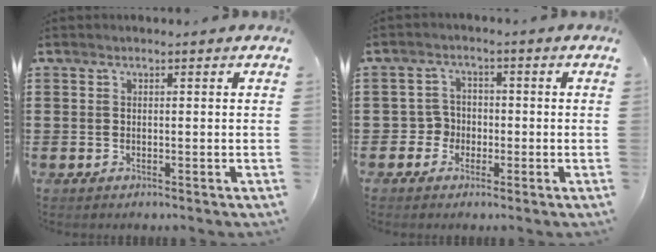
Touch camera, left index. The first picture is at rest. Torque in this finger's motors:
{"motor_torque": [-0.30, 0.71, -0.07, -0.02]}